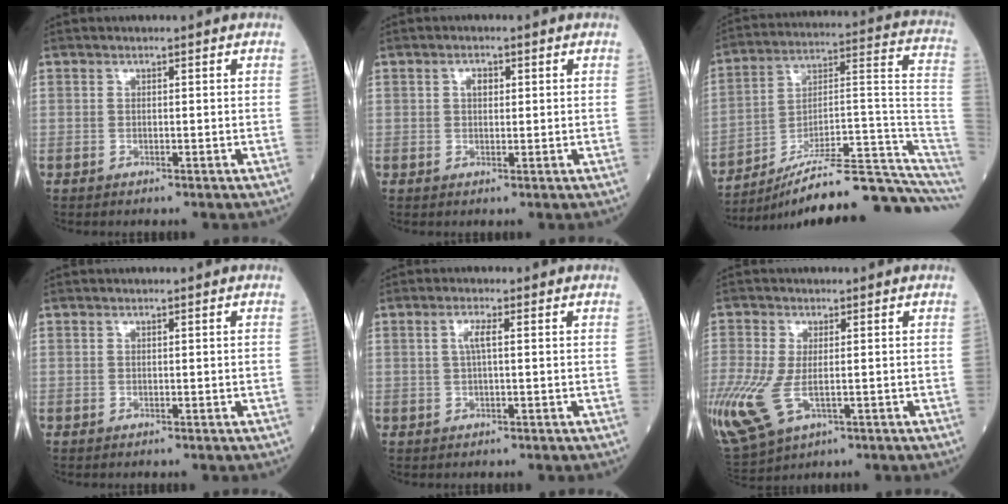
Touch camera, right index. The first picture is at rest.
{"total": 1.7, "force": [0.6, 1.0, 1.2], "torque": [-0.021, 0.004, 0.009]}
{"total": 22.3, "force": [-18.6, 0.5, 12.4], "torque": [-0.112, 0.050, -0.281]}
{"total": 0.0}
{"total": 2.0, "force": [0.5, 0.2, 2.0], "torque": [-0.043, 0.005, 0.009]}
{"total": 20.3, "force": [-6.3, 12.5, 14.7], "torque": [-0.433, -0.037, -0.101]}